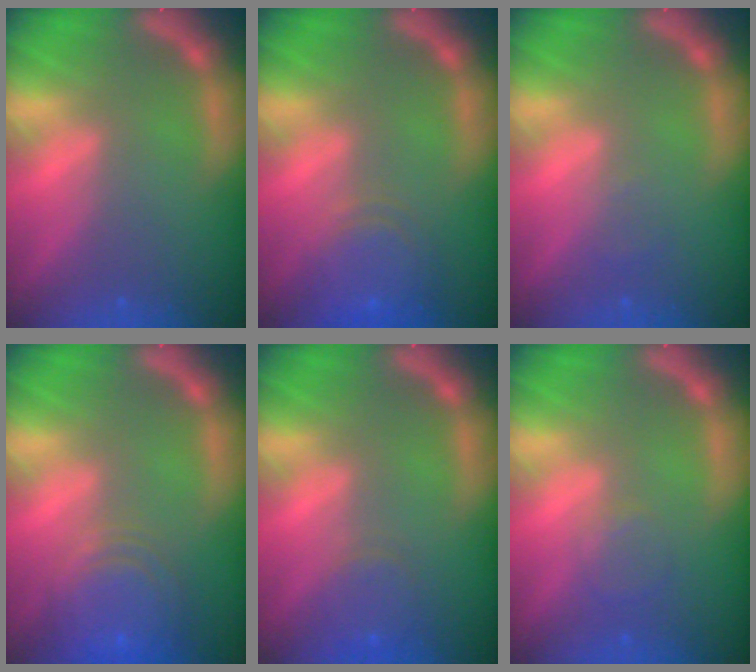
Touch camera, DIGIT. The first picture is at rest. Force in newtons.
{"total": 5.5}
{"total": 0.9}
{"total": 8.0}
{"total": 3.0}
{"total": 2.0}